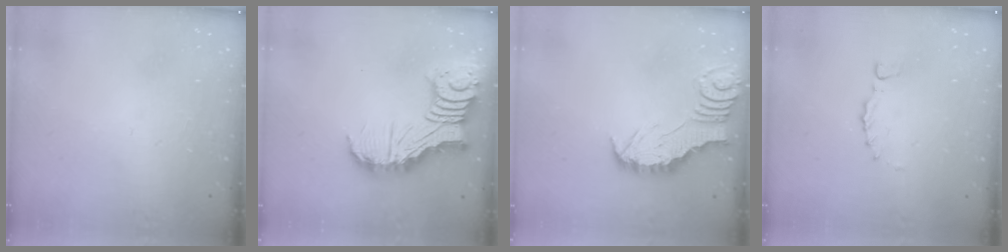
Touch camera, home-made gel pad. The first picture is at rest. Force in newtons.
{"total": 13.4, "press": 13.3, "slide": 1.6}
{"total": 2.5, "press": 2.5, "slide": 0.2}
{"total": 0.0}